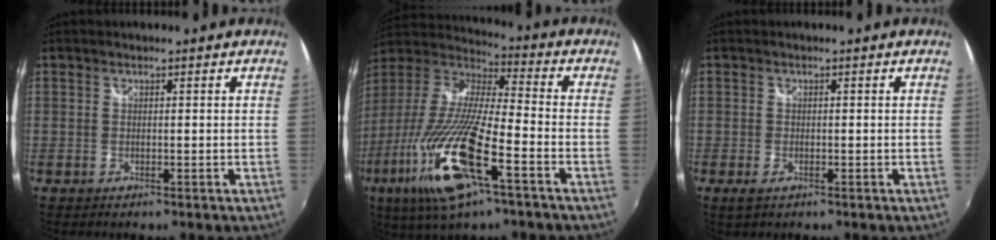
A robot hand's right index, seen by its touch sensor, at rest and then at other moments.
{"total": 23.5, "force": [-10.5, 4.8, 20.5], "torque": [-0.403, -0.060, -0.203]}
{"total": 2.2, "force": [-1.2, 1.1, 1.5], "torque": [-0.030, -0.007, -0.021]}